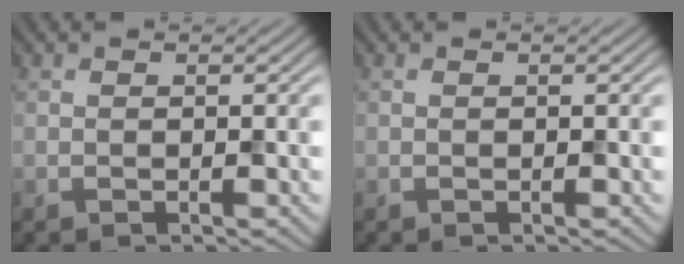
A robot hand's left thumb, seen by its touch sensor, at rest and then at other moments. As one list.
[{"total": 0.0}]